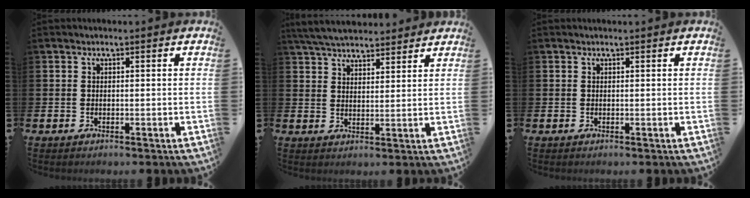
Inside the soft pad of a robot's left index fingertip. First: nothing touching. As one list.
[{"total": 5.4, "force": [5.2, 1.1, 1.0], "torque": [-0.042, -0.018, 0.096]}, {"total": 0.0}]